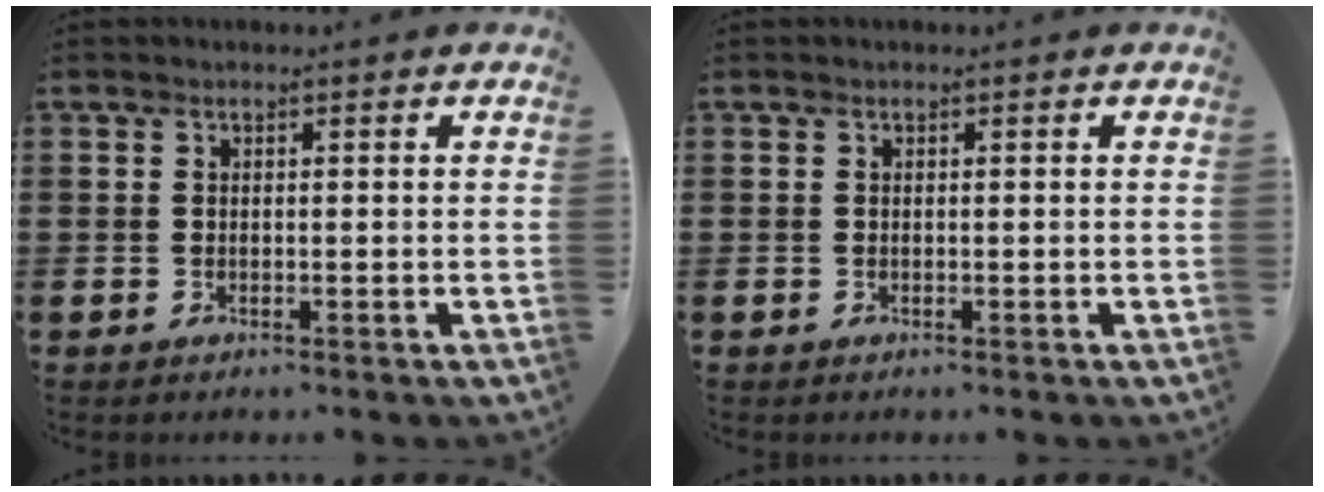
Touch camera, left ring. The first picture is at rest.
{"total": 0.0}